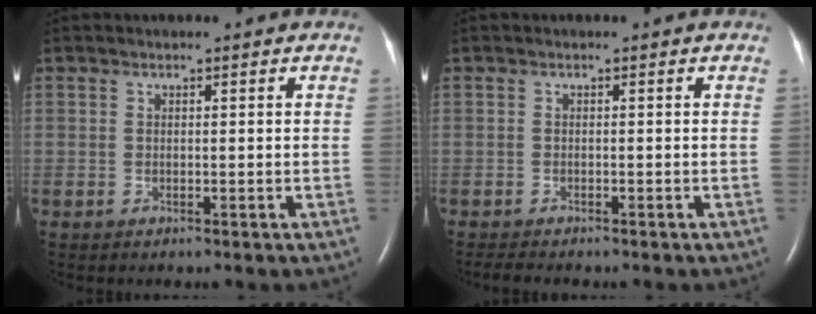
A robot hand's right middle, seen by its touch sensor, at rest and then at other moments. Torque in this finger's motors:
{"motor_torque": [-0.12, 0.00, 0.02, 0.02]}